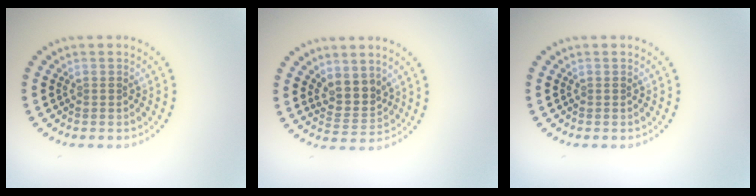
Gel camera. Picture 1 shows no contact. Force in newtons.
{"total": 2.9, "press": 2.3, "slide": 1.6}
{"total": 0.0}